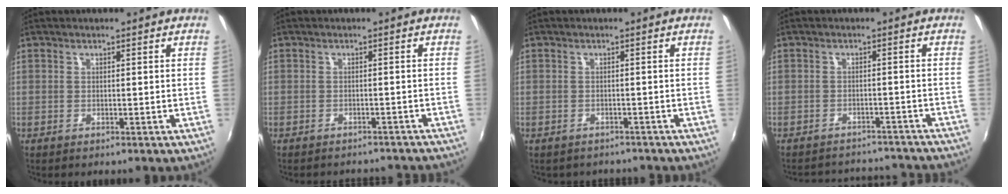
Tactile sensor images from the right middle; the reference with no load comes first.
{"total": 10.6, "force": [-9.8, 2.6, 3.3], "torque": [-0.068, -0.015, -0.115]}
{"total": 4.4, "force": [-3.9, 1.6, 1.2], "torque": [-0.032, -0.022, -0.048]}
{"total": 17.0, "force": [-15.5, 4.5, 5.4], "torque": [-0.107, 0.001, -0.187]}